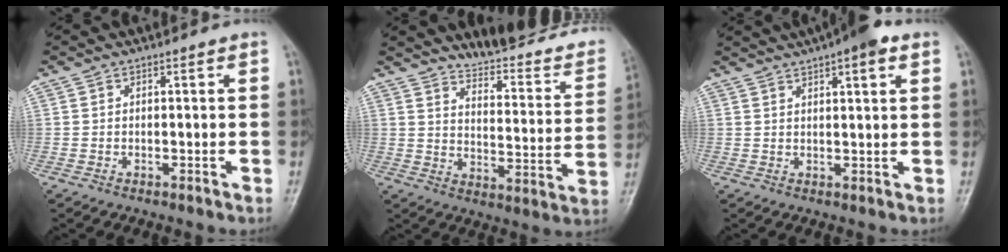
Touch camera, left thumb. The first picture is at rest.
{"total": 19.4, "force": [18.2, 2.6, 6.2], "torque": [-0.059, -0.154, 0.236]}
{"total": 8.4, "force": [5.4, 2.0, 6.1], "torque": [-0.083, 0.013, 0.077]}